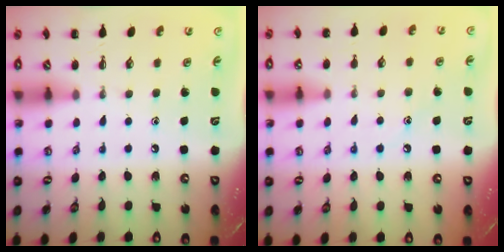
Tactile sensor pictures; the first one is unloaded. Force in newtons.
{"total": 7.8, "press": 7.6, "slide": 1.9}